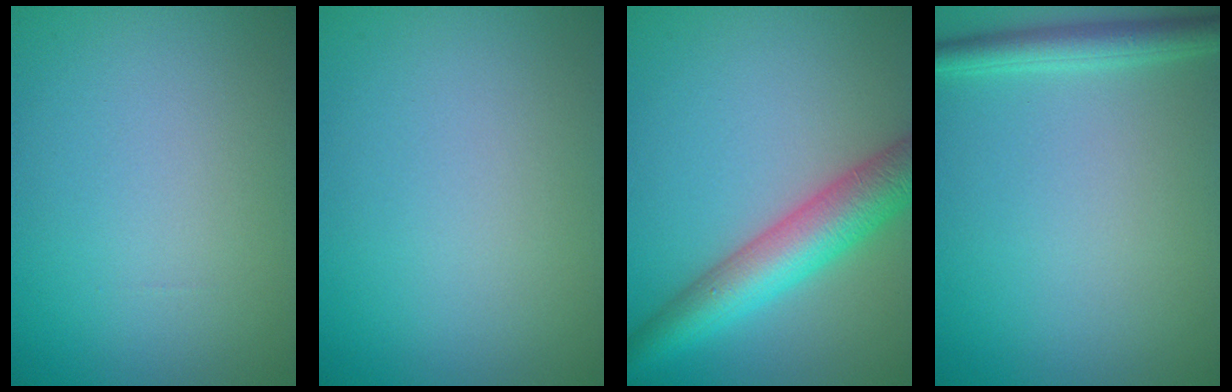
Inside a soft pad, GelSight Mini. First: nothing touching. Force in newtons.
{"total": 0.0}
{"total": 6.7, "press": 6.7, "slide": 0.2}
{"total": 2.7, "press": 2.7, "slide": 0.1}